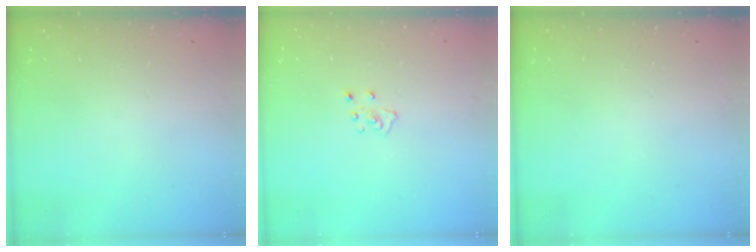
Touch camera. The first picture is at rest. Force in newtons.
{"total": 5.0, "press": 5.0, "slide": 0.3}
{"total": 0.0}